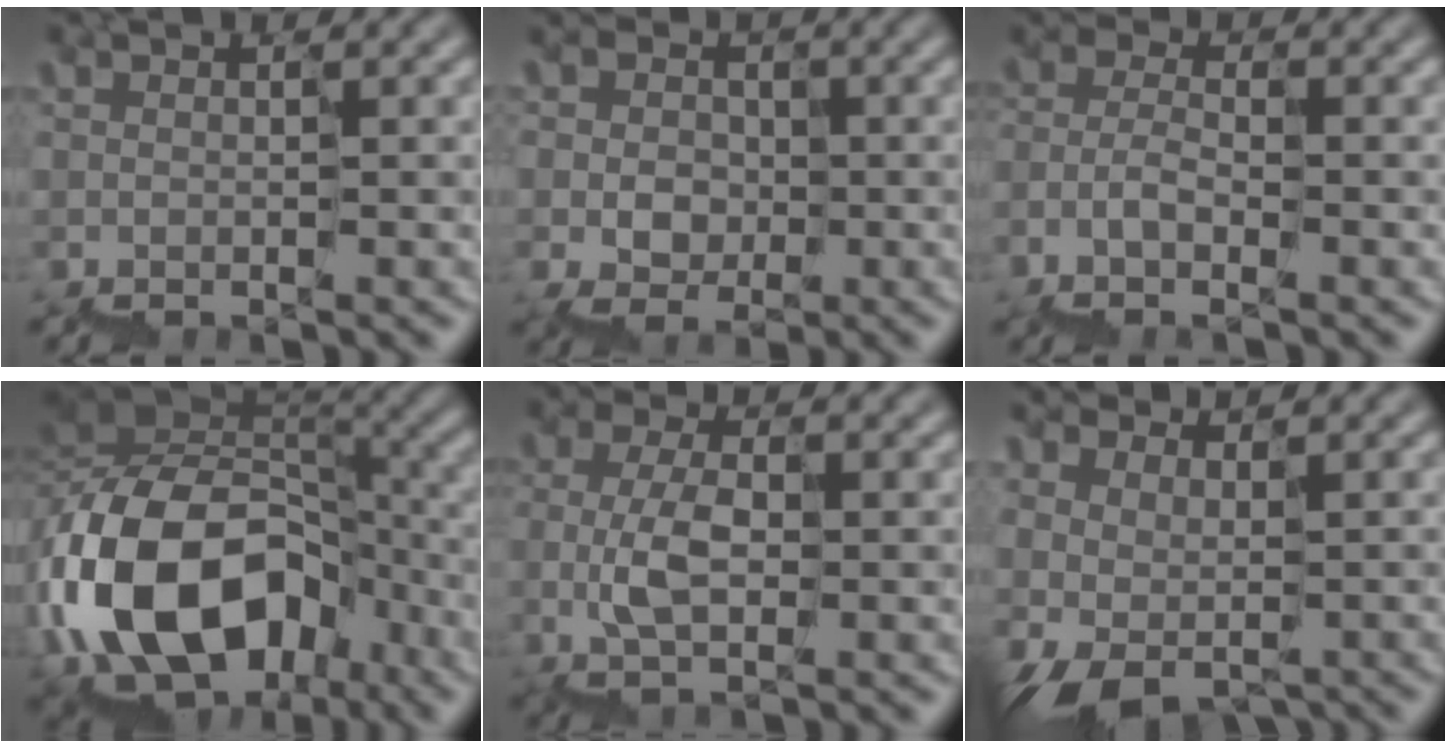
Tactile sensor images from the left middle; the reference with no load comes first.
{"total": 2.5, "force": [-0.4, 2.4, 0.3], "torque": [-0.003, 0.010, -0.001]}
{"total": 2.2, "force": [-1.8, 1.0, 0.8], "torque": [-0.023, 0.009, -0.034]}
{"total": 14.1, "force": [-4.4, 10.2, 8.7], "torque": [-0.161, 0.018, -0.074]}
{"total": 2.0, "force": [-0.3, 1.0, 1.7], "torque": [-0.042, 0.017, -0.002]}
{"total": 2.8, "force": [-0.9, 1.8, 1.9], "torque": [-0.039, 0.002, 0.005]}